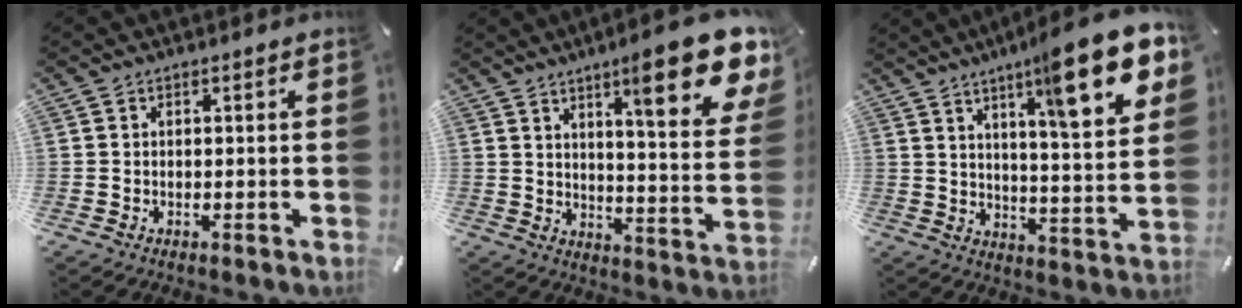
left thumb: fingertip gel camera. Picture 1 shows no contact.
{"total": 18.6, "force": [11.6, 4.4, 13.9], "torque": [-0.191, -0.080, 0.178]}
{"total": 18.3, "force": [11.4, 3.0, 14.1], "torque": [-0.211, -0.069, 0.169]}